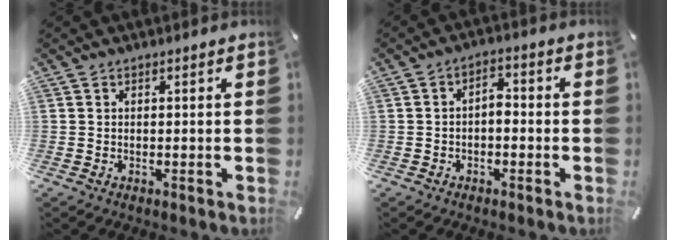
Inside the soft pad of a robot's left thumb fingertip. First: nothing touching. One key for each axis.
{"total": 3.5, "fx": -1.5, "fy": 2.0, "fz": 2.5, "tx": -0.045, "ty": 0.017, "tz": -0.029}